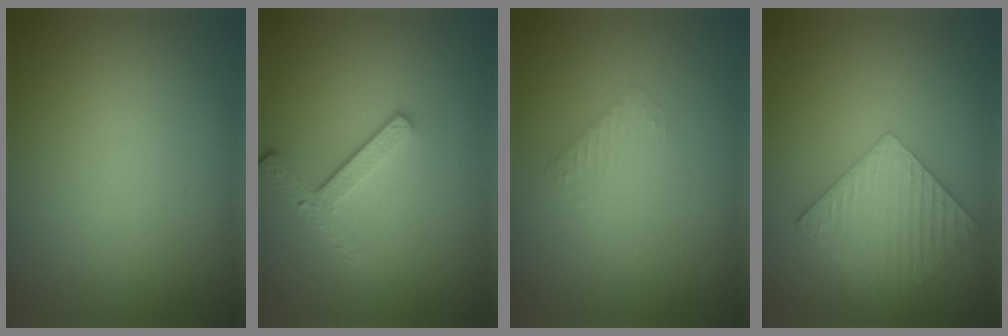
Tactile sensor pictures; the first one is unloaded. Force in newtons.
{"total": 3.2, "press": 2.5, "slide": 2.0}
{"total": 1.3, "press": 1.3, "slide": 0.3}
{"total": 6.0, "press": 4.5, "slide": 3.9}